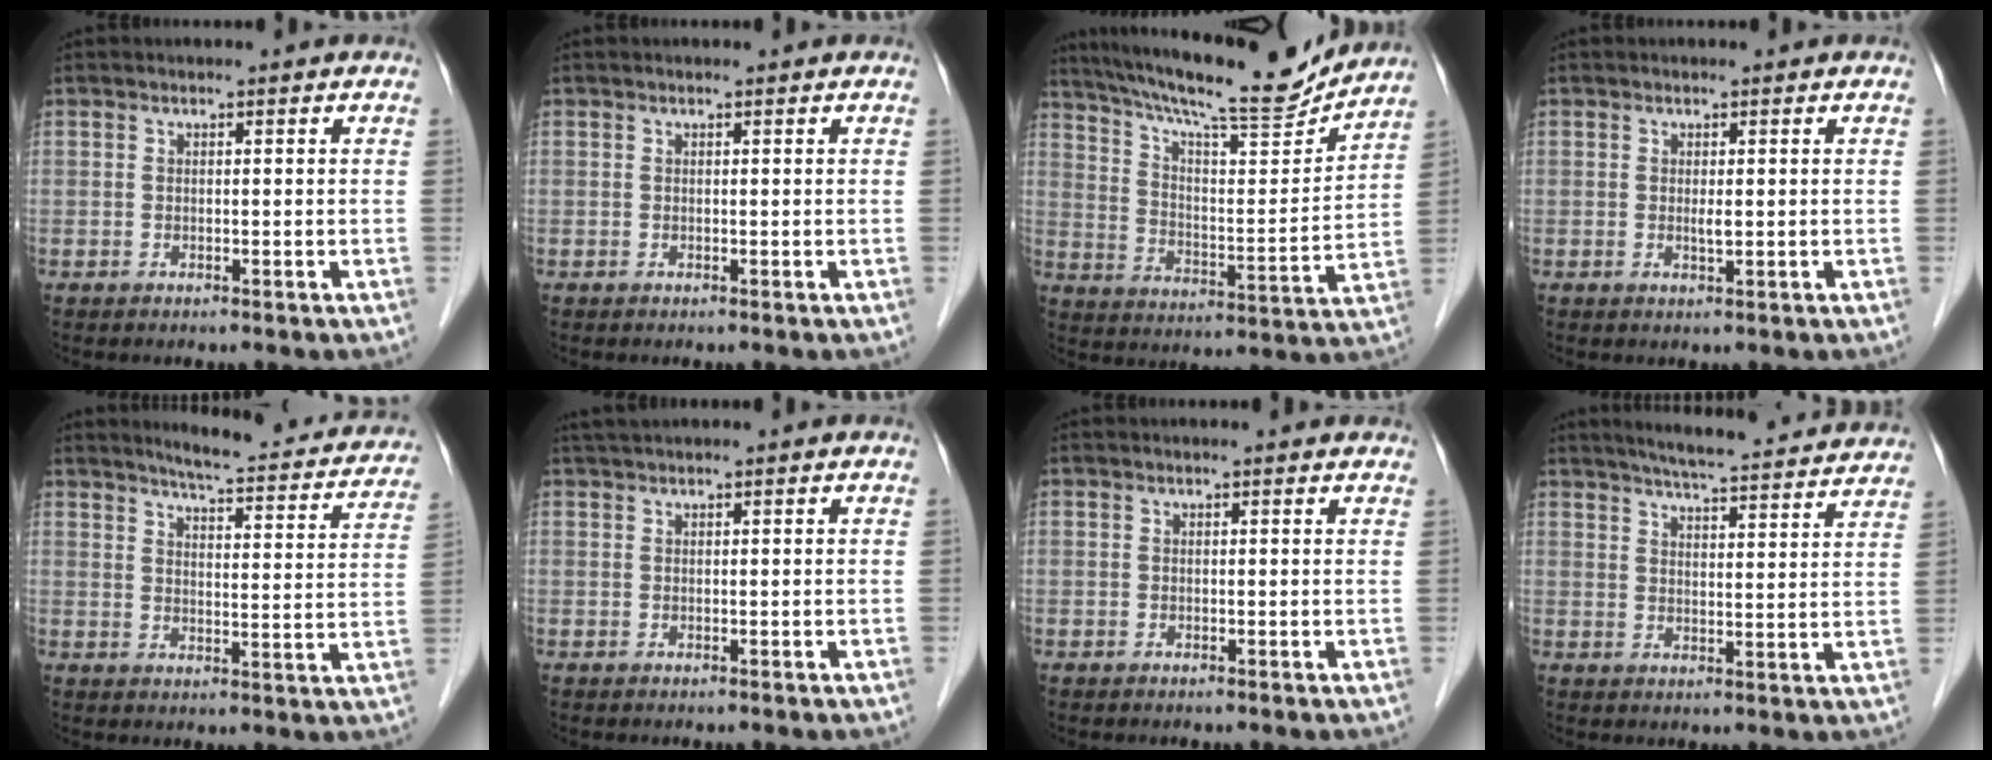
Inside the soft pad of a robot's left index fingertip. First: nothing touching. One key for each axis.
{"total": 0.0}
{"total": 18.9, "fx": 17.2, "fy": 1.2, "fz": 7.9, "tx": -0.142, "ty": -0.017, "tz": 0.263}
{"total": 0.9, "fx": -0.2, "fy": 0.1, "fz": 0.9, "tx": -0.021, "ty": -0.007, "tz": -0.001}
{"total": 17.2, "fx": 15.9, "fy": 2.4, "fz": 6.2, "tx": -0.072, "ty": -0.038, "tz": 0.183}
{"total": 2.4, "fx": 2.1, "fy": -0.3, "fz": 1.1, "tx": -0.012, "ty": 0.024, "tz": 0.040}
{"total": 2.3, "fx": 2.2, "fy": 0.3, "fz": 0.8, "tx": -0.014, "ty": 0.010, "tz": 0.019}
{"total": 18.4, "fx": 17.0, "fy": 1.5, "fz": 6.8, "tx": -0.097, "ty": -0.008, "tz": 0.214}